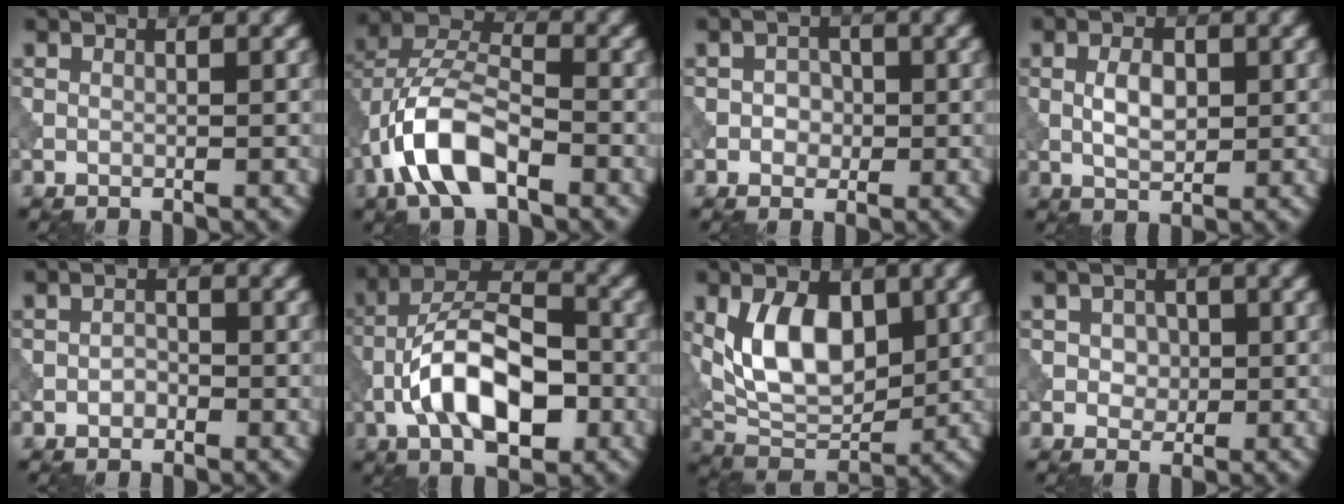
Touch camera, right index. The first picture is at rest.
{"total": 7.9, "force": [-3.5, 3.9, 5.9], "torque": [-0.119, 0.012, -0.074]}
{"total": 1.6, "force": [-0.3, 1.4, 0.8], "torque": [-0.002, -0.001, -0.009]}
{"total": 2.9, "force": [0.1, 1.6, 2.4], "torque": [-0.050, 0.000, 0.002]}
{"total": 1.0, "force": [-0.6, 0.7, 0.5], "torque": [-0.010, 0.001, -0.012]}
{"total": 9.9, "force": [-3.3, 4.8, 8.0], "torque": [-0.141, 0.013, -0.064]}
{"total": 7.7, "force": [1.5, 4.4, 6.2], "torque": [-0.113, -0.006, 0.024]}
{"total": 1.9, "force": [0.2, 1.6, 1.0], "torque": [-0.019, 0.002, 0.000]}